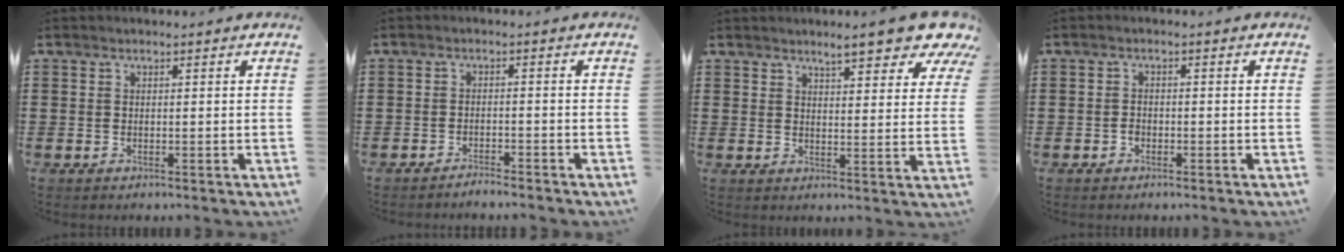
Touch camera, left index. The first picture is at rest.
{"total": 2.1, "force": [-2.1, -0.1, 0.2], "torque": [-0.006, 0.003, -0.043]}
{"total": 8.0, "force": [6.4, 1.2, 4.6], "torque": [-0.075, -0.020, 0.109]}
{"total": 1.1, "force": [-0.6, 0.8, 0.5], "torque": [-0.013, -0.001, -0.012]}